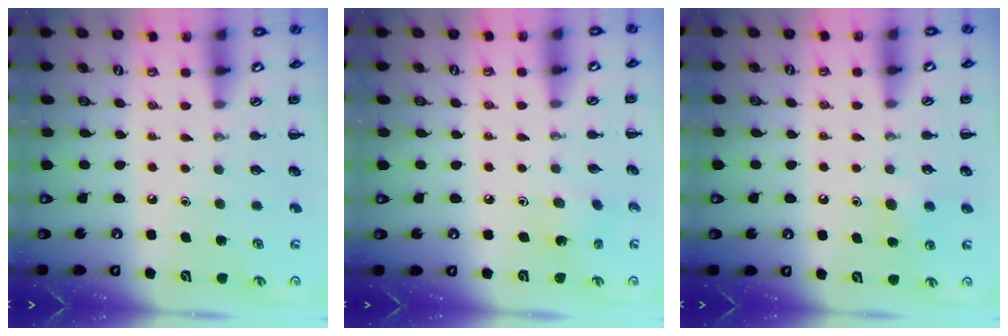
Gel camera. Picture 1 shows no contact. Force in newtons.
{"total": 1.5, "press": 1.4, "slide": 0.4}
{"total": 4.2, "press": 3.8, "slide": 1.7}